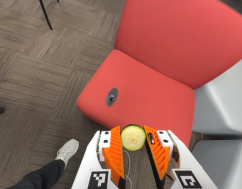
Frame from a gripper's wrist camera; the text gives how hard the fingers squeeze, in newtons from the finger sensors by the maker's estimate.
{"total": 7.9, "left": 7.7, "right": 8.1}